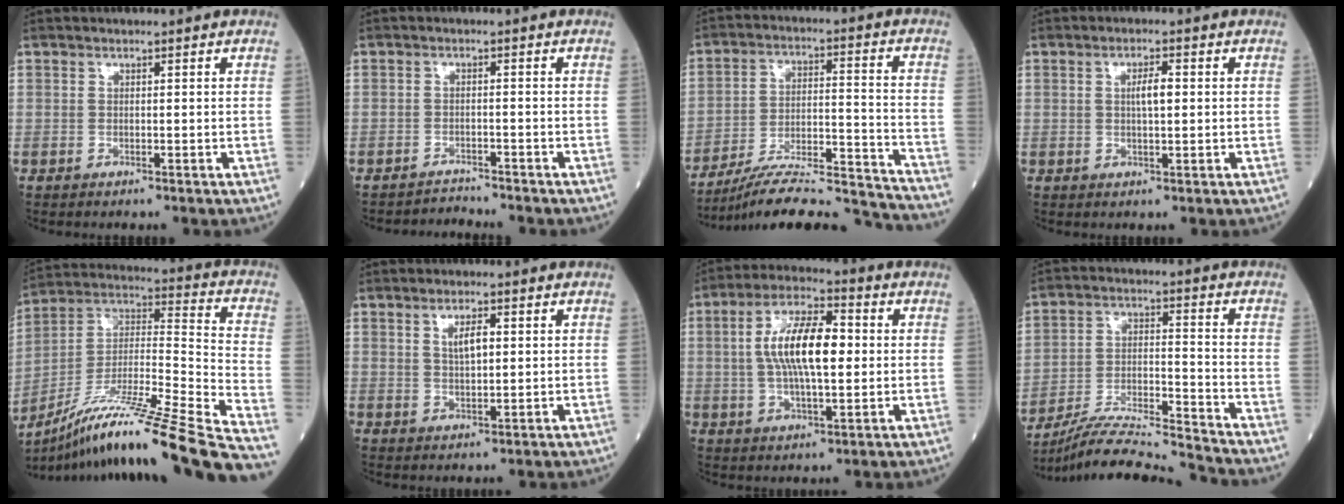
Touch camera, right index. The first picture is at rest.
{"total": 2.4, "force": [-2.1, -0.5, -1.1], "torque": [0.024, -0.011, -0.033]}
{"total": 20.0, "force": [-18.9, 0.2, 6.6], "torque": [-0.091, 0.008, -0.287]}
{"total": 3.6, "force": [0.5, 0.8, 3.5], "torque": [-0.061, 0.004, 0.006]}
{"total": 27.3, "force": [-21.2, -0.9, 17.2], "torque": [-0.237, -0.020, -0.361]}
{"total": 3.6, "force": [1.1, 1.1, 3.2], "torque": [-0.059, 0.002, 0.021]}
{"total": 12.0, "force": [1.1, 3.6, 11.4], "torque": [-0.217, 0.017, 0.018]}
{"total": 12.9, "force": [-12.4, -1.7, 3.2], "torque": [-0.054, 0.008, -0.226]}